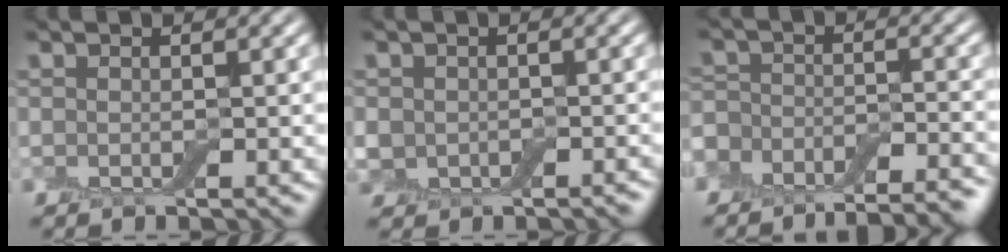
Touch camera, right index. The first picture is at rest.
{"total": 3.0, "force": [-0.4, 2.7, 1.1], "torque": [-0.016, -0.013, -0.008]}
{"total": 12.9, "force": [-10.8, 5.9, 3.8], "torque": [-0.062, -0.020, -0.138]}